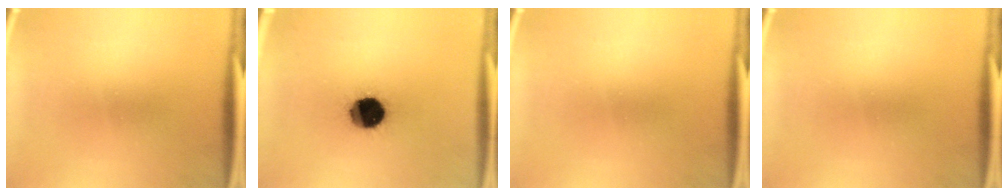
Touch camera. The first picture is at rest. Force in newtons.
{"total": 14.6}
{"total": 0.0}
{"total": 0.0}